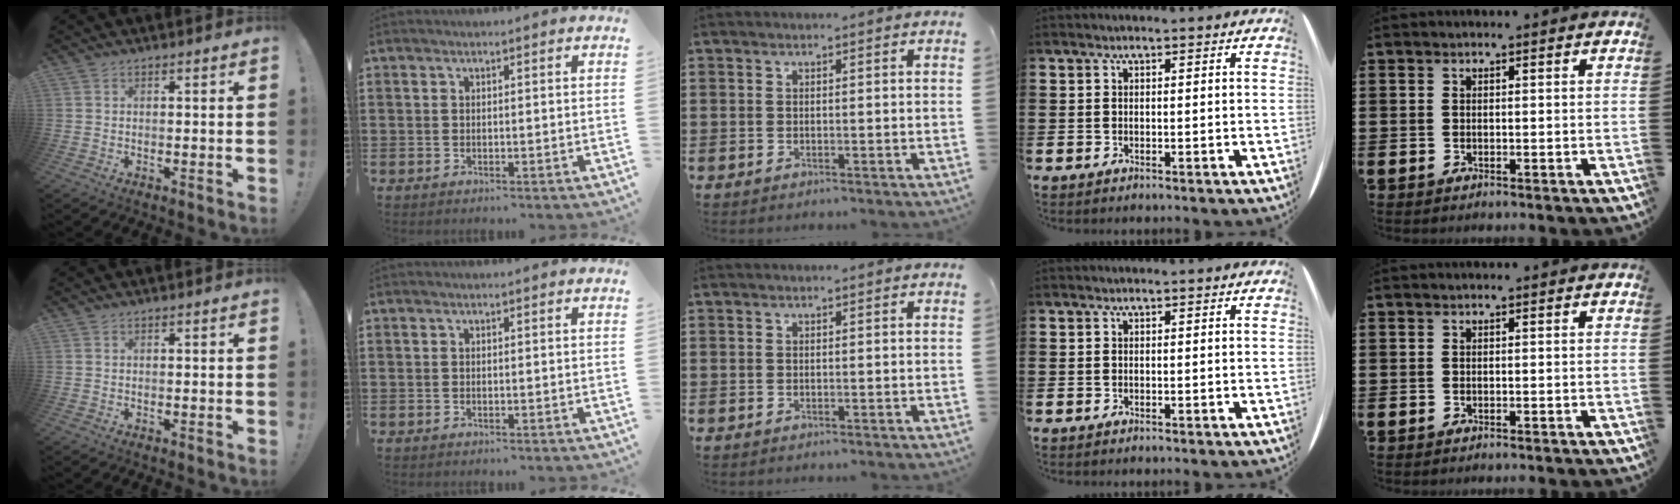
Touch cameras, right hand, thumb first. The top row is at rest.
{}